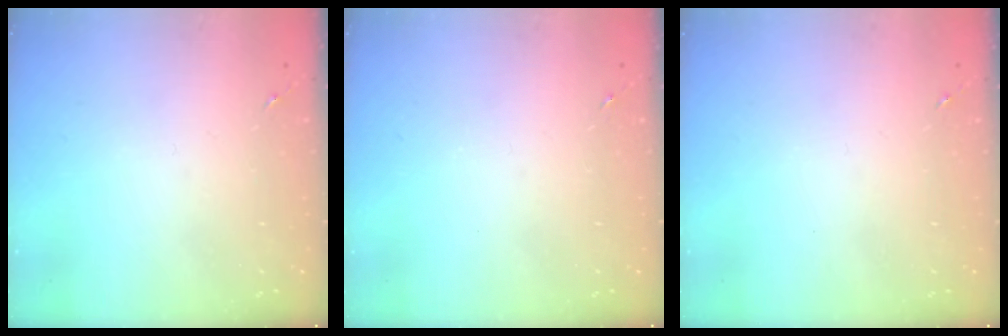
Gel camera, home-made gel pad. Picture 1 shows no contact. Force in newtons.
{"total": 0.0}
{"total": 0.0}